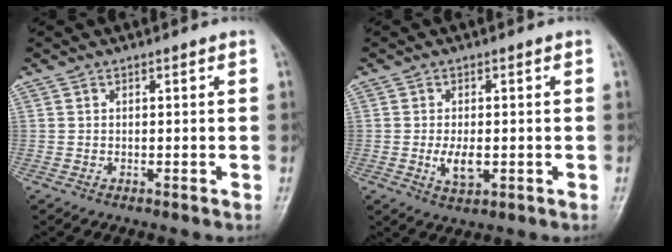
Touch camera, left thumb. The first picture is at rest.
{"total": 4.3, "force": [-0.7, 2.2, 3.7], "torque": [-0.067, -0.007, -0.009]}